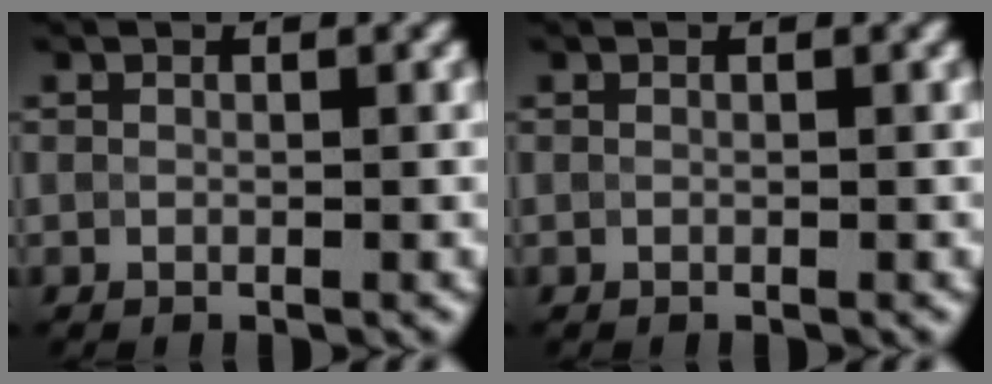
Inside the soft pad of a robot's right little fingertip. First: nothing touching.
{"total": 0.0}